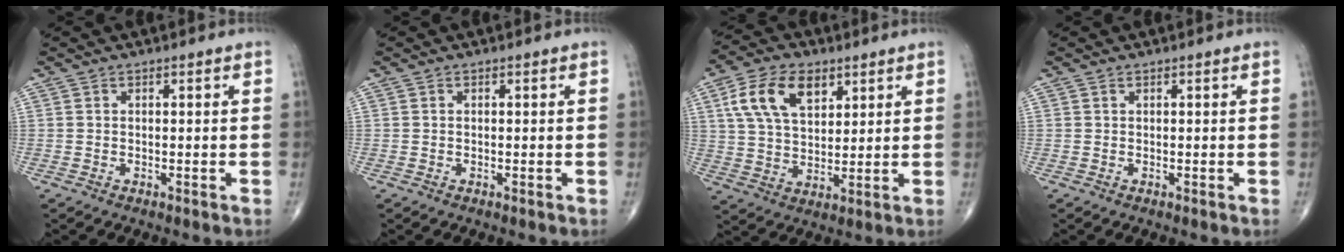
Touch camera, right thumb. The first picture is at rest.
{"total": 0.0}
{"total": 12.5, "force": [5.3, 7.4, 8.5], "torque": [-0.144, -0.010, 0.100]}
{"total": 0.0}